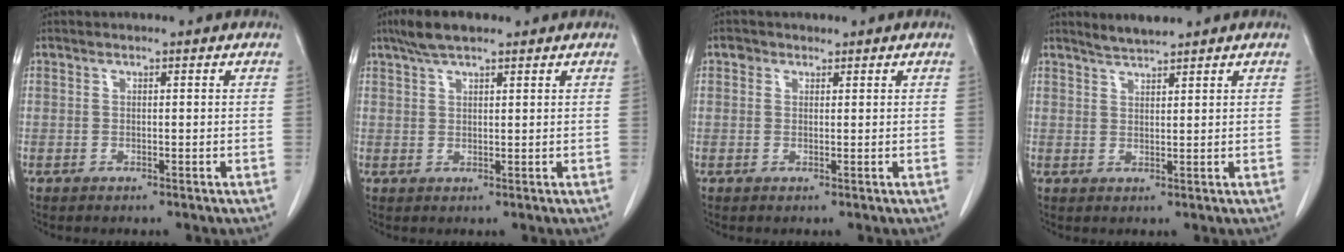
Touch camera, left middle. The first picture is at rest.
{"total": 4.7, "force": [3.5, 1.3, 2.8], "torque": [-0.061, 0.017, 0.065]}
{"total": 1.2, "force": [0.7, 0.9, 0.1], "torque": [0.000, 0.008, 0.009]}
{"total": 2.5, "force": [2.4, -0.2, 0.7], "torque": [-0.017, 0.003, 0.046]}